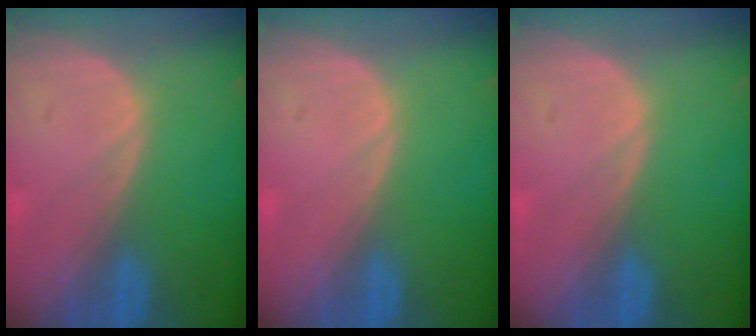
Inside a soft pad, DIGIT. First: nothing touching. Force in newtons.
{"total": 0.0}
{"total": 0.0}